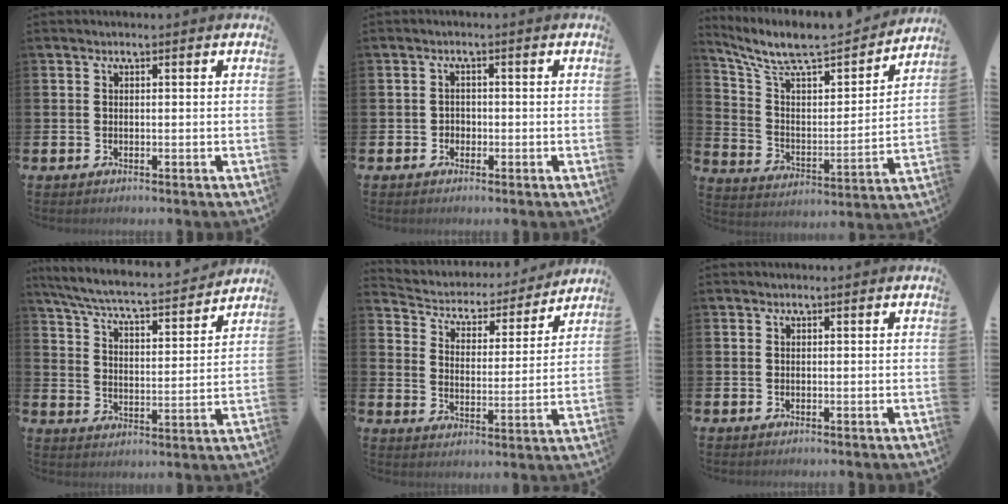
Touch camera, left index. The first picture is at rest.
{"total": 1.4, "force": [-0.6, 1.3, 0.2], "torque": [-0.004, 0.003, -0.016]}
{"total": 9.5, "force": [8.3, 2.4, 3.9], "torque": [-0.117, -0.058, 0.142]}
{"total": 6.5, "force": [6.0, 0.6, 2.3], "torque": [-0.075, -0.047, 0.099]}
{"total": 4.7, "force": [4.4, 1.7, 0.7], "torque": [-0.047, -0.039, 0.068]}
{"total": 0.0}